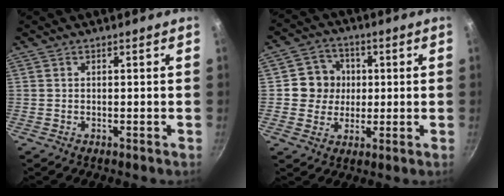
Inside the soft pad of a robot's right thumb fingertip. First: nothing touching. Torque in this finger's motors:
{"motor_torque": [0.23, 1.77, 0.56, -0.41, 0.01]}